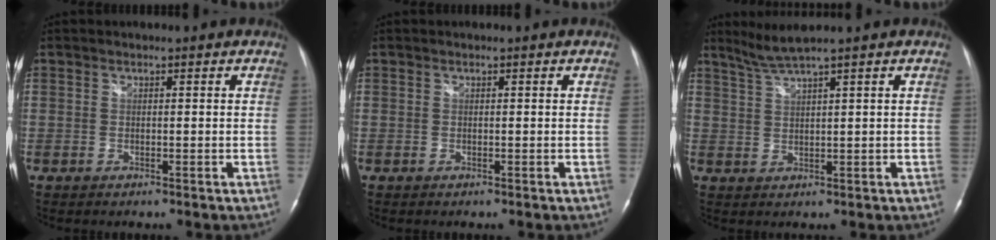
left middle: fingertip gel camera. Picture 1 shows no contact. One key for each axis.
{"total": 0.0}
{"total": 3.5, "fx": 2.8, "fy": -1.3, "fz": 1.7, "tx": -0.046, "ty": -0.001, "tz": 0.065}